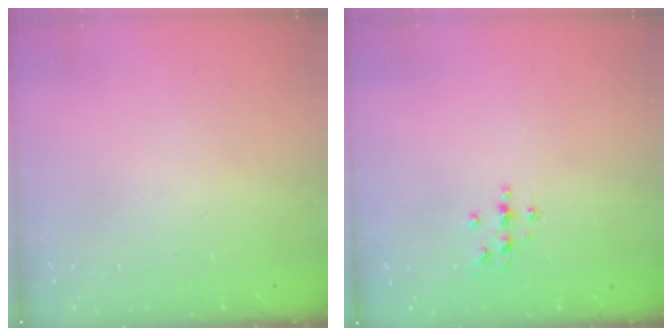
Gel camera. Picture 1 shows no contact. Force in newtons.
{"total": 3.3, "press": 3.3, "slide": 0.4}